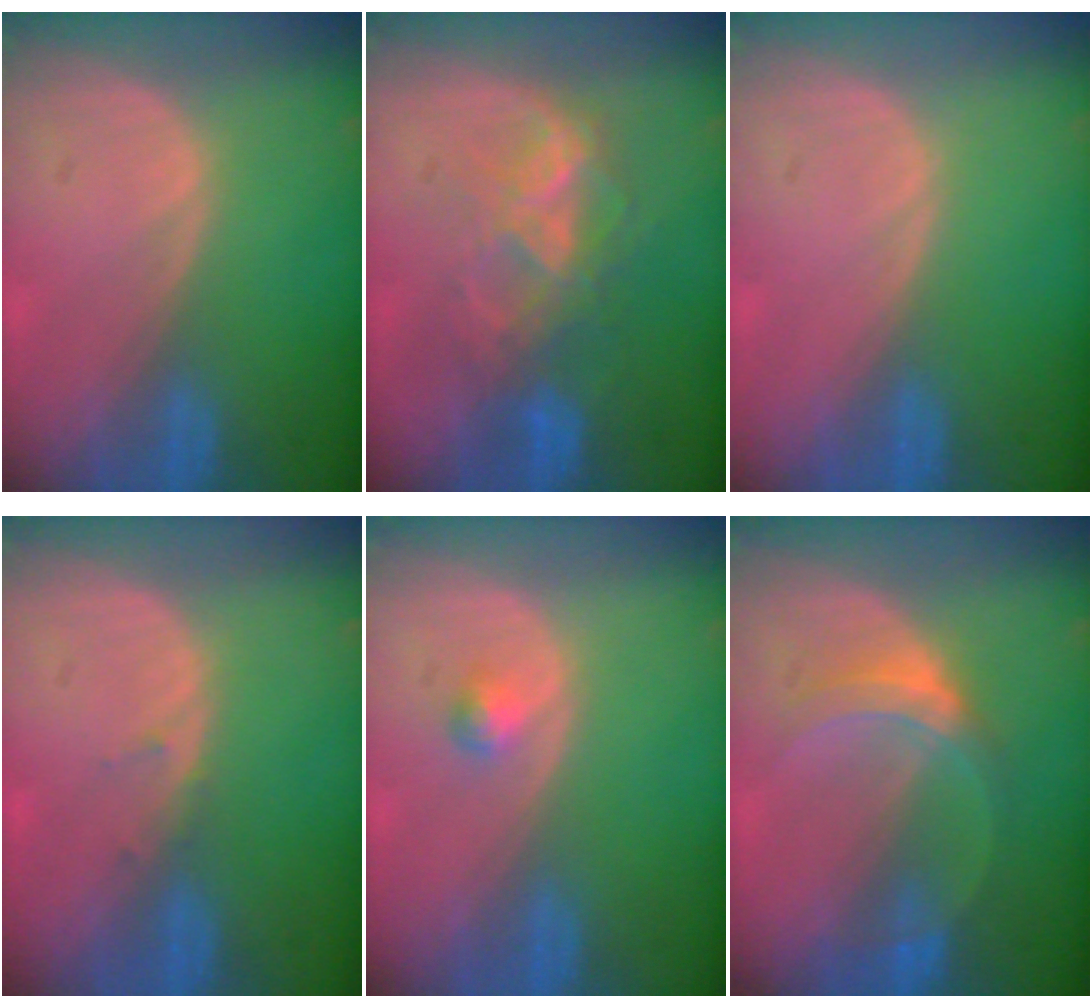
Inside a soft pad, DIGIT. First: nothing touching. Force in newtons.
{"total": 6.9, "press": 6.7, "slide": 1.6}
{"total": 0.0}
{"total": 0.9, "press": 0.6, "slide": 0.6}
{"total": 1.5, "press": 1.5, "slide": 0.3}
{"total": 5.3, "press": 4.9, "slide": 1.9}